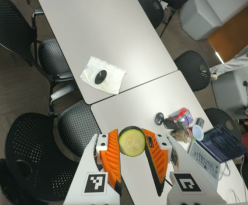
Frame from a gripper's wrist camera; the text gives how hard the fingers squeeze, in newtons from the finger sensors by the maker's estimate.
{"total": 8.9, "left": 8.9, "right": 9.0}